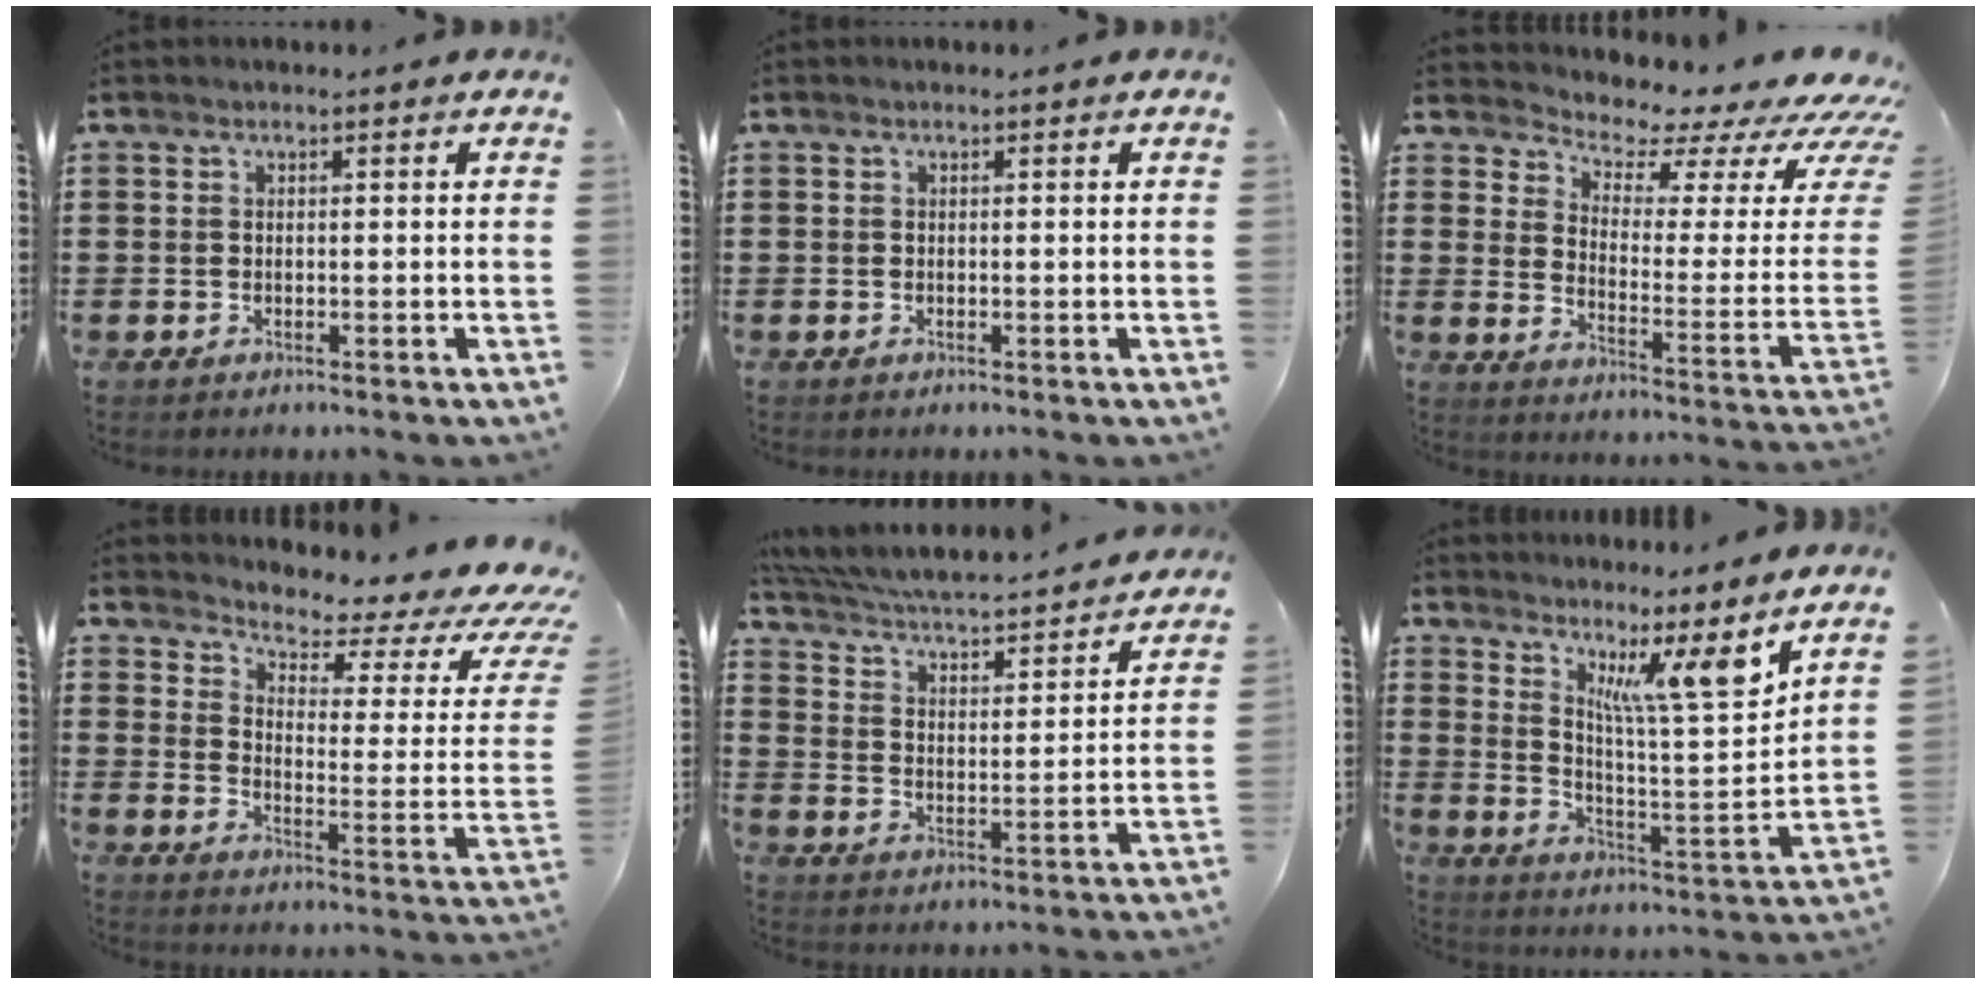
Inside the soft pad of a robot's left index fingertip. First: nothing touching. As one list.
[{"total": 0.0}, {"total": 4.8, "force": [4.3, 1.5, 1.6], "torque": [-0.033, -0.050, 0.064]}, {"total": 4.1, "force": [3.4, 1.0, 2.2], "torque": [-0.048, -0.039, 0.047]}, {"total": 3.8, "force": [3.6, -0.1, 1.2], "torque": [-0.045, -0.037, 0.052]}, {"total": 9.1, "force": [6.3, 0.6, 6.5], "torque": [-0.113, -0.045, 0.104]}]